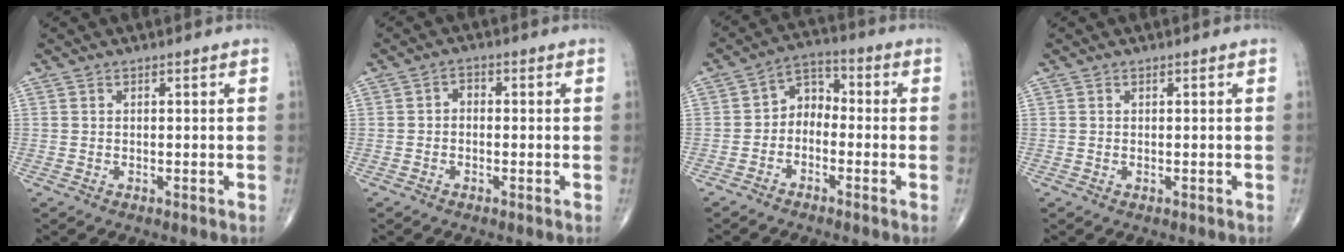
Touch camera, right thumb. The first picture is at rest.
{"total": 2.1, "force": [-0.3, 1.6, 1.3], "torque": [-0.009, 0.011, -0.014]}
{"total": 5.8, "force": [-1.6, 4.4, 3.4], "torque": [-0.034, 0.034, -0.047]}
{"total": 0.0}